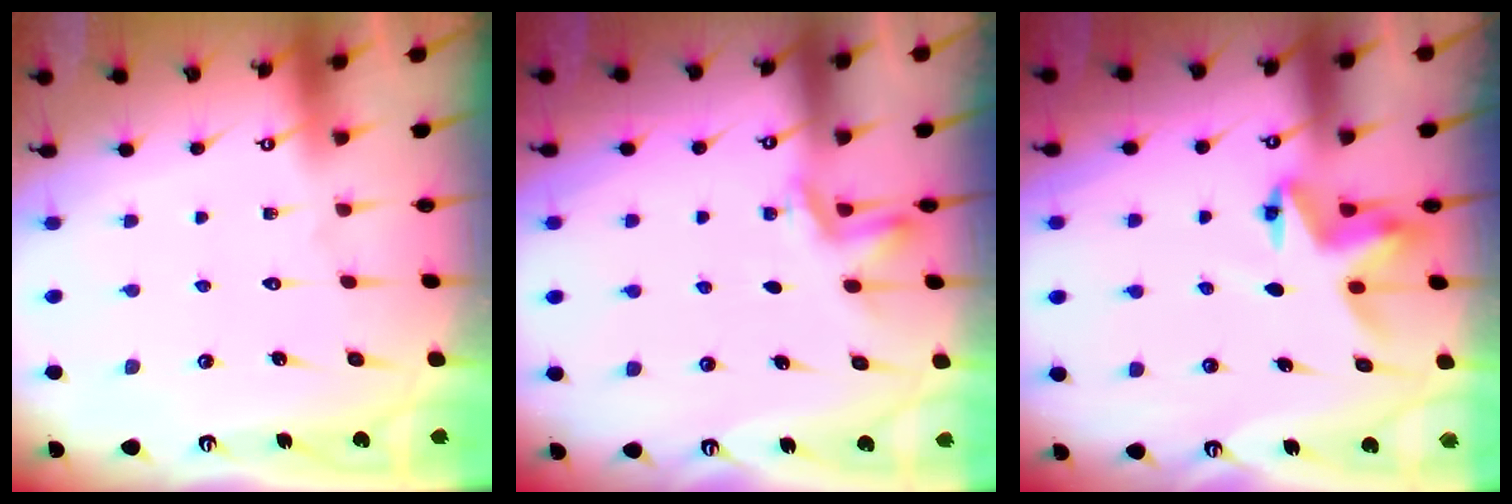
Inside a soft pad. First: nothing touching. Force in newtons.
{"total": 2.0, "press": 1.7, "slide": 1.0}
{"total": 4.8, "press": 4.7, "slide": 0.3}